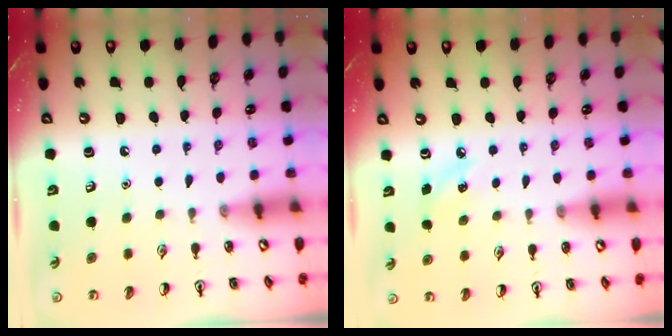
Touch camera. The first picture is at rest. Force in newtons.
{"total": 5.1, "press": 4.8, "slide": 1.6}